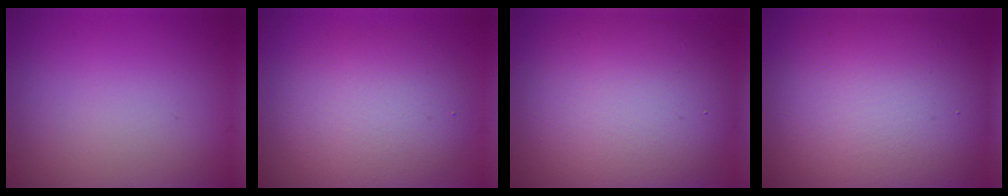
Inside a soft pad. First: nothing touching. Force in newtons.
{"total": 6.1, "press": 6.1, "slide": 0.1}
{"total": 11.4, "press": 11.4, "slide": 0.8}
{"total": 14.7, "press": 14.6, "slide": 0.8}